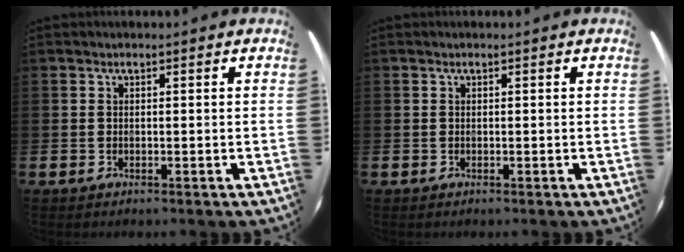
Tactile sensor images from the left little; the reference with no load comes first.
{"total": 0.0}